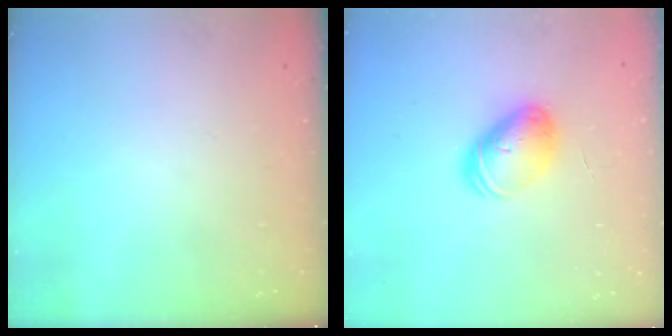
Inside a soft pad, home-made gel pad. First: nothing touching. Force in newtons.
{"total": 8.6, "press": 8.6, "slide": 0.4}